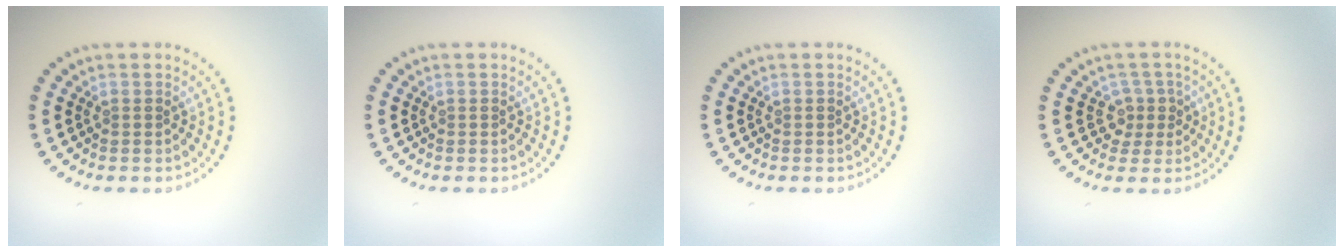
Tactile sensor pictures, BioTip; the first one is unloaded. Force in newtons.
{"total": 0.0}
{"total": 0.0}
{"total": 2.1, "press": 1.6, "slide": 1.3}